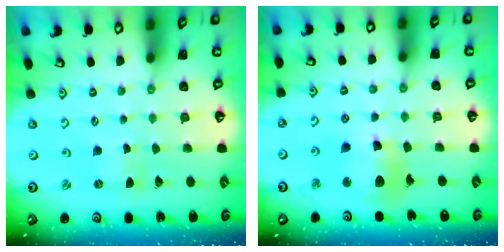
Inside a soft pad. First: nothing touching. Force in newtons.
{"total": 12.6, "press": 12.5, "slide": 1.5}